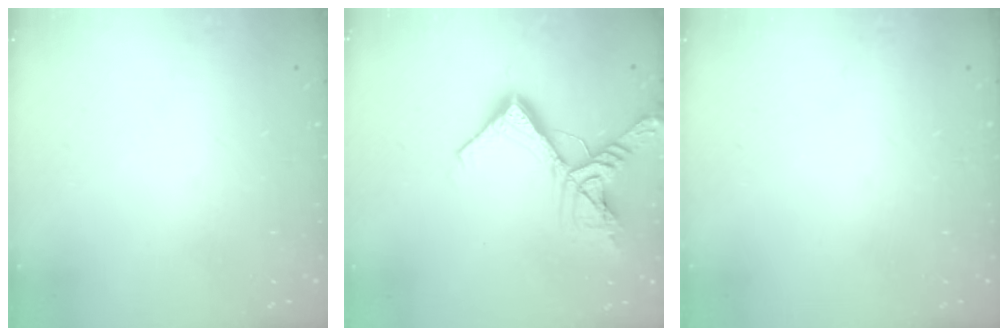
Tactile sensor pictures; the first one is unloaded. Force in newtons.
{"total": 15.4, "press": 15.3, "slide": 1.8}
{"total": 0.0}